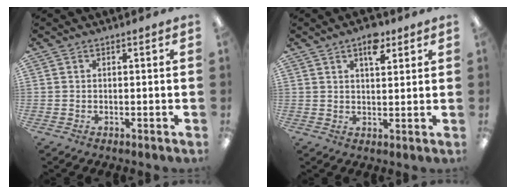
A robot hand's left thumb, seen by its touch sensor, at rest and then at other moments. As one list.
[{"total": 6.3, "force": [3.9, 2.8, 4.0], "torque": [-0.056, -0.014, 0.063]}]